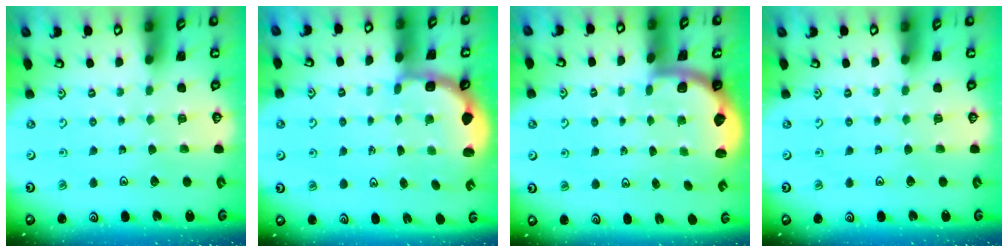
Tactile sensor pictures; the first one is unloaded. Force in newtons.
{"total": 2.9, "press": 2.0, "slide": 2.1}
{"total": 1.9, "press": 1.8, "slide": 0.5}
{"total": 0.0}